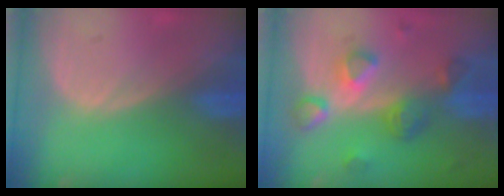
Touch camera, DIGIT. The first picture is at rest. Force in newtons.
{"total": 7.7, "press": 6.9, "slide": 3.5}